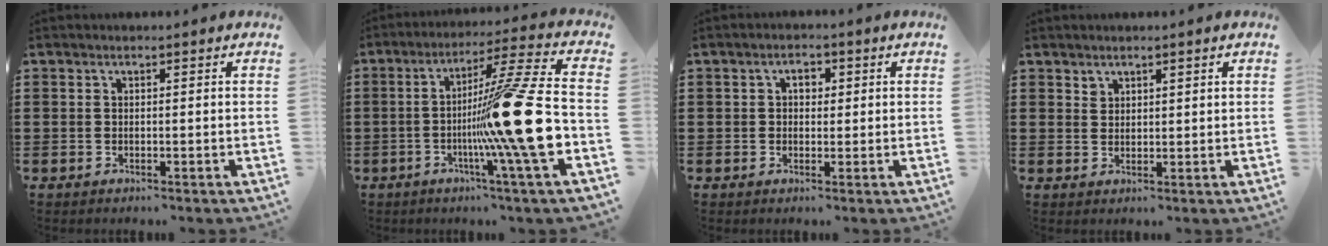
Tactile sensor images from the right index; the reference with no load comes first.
{"total": 18.8, "force": [-3.5, 0.4, 18.5], "torque": [-0.270, -0.012, -0.064]}
{"total": 2.3, "force": [0.4, 1.6, 1.5], "torque": [-0.035, 0.009, 0.005]}
{"total": 1.6, "force": [1.4, 0.8, 0.2], "torque": [-0.005, 0.001, 0.028]}